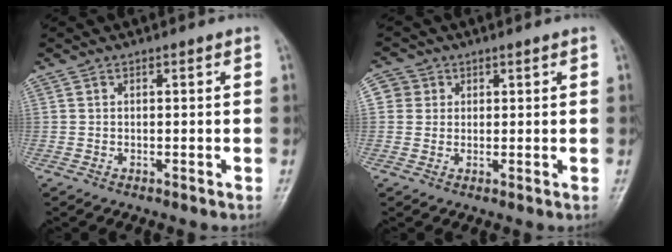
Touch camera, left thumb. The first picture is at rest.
{"total": 3.5, "force": [1.0, 3.3, 0.5], "torque": [0.014, 0.002, 0.014]}